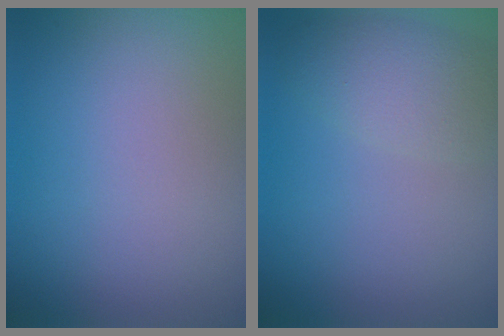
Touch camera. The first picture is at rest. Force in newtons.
{"total": 3.6, "press": 3.6, "slide": 0.2}